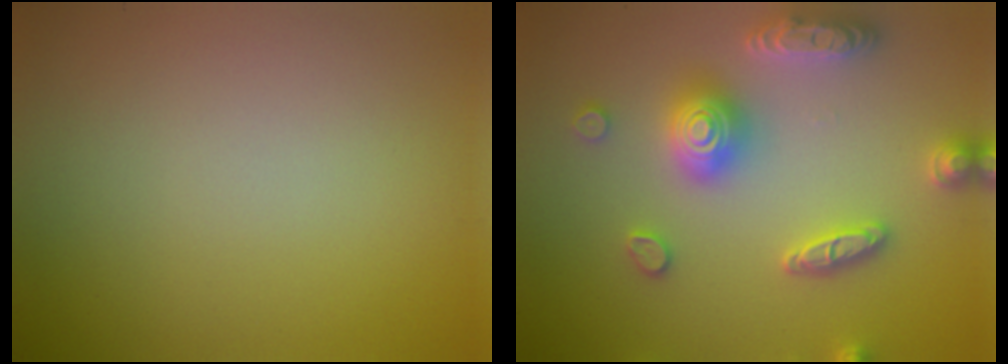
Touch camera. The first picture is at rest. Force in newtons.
{"total": 5.4, "press": 5.4, "slide": 1.0}